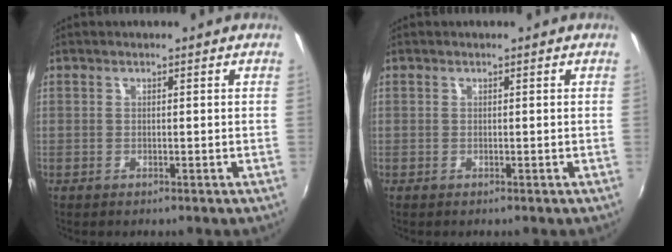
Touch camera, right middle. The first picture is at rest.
{"total": 0.0}